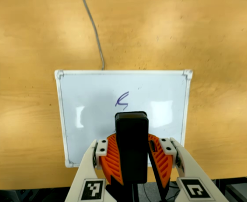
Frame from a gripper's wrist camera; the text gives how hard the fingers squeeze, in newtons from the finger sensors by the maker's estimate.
{"total": 11.2, "left": 11.0, "right": 11.4}